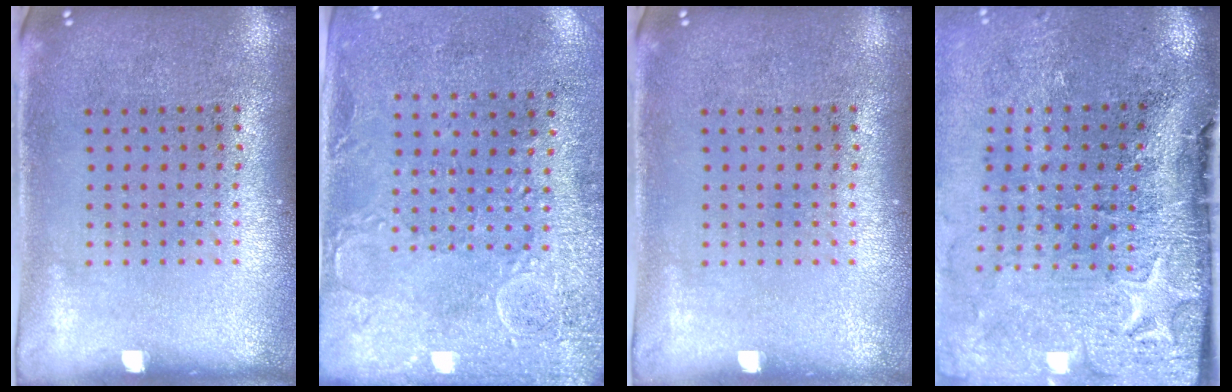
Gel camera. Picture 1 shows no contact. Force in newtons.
{"total": 2.9, "press": 2.3, "slide": 1.8}
{"total": 0.0}
{"total": 5.0, "press": 3.9, "slide": 3.1}